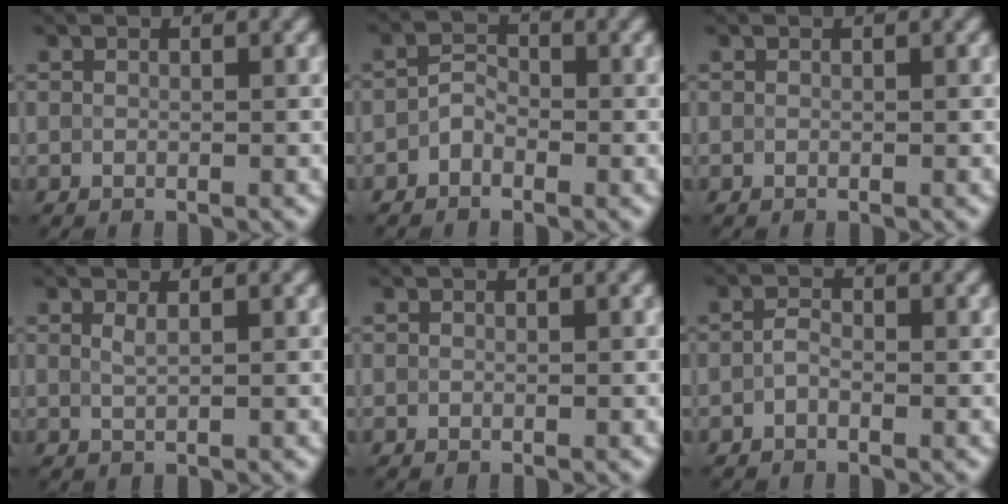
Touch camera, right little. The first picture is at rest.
{"total": 1.7, "force": [-1.0, 1.1, 0.9], "torque": [-0.017, 0.009, -0.022]}
{"total": 0.0}
{"total": 1.0, "force": [0.5, 0.4, 0.8], "torque": [-0.015, 0.000, 0.009]}
{"total": 0.0}
{"total": 1.1, "force": [-0.5, 0.6, 0.8], "torque": [-0.018, 0.004, -0.013]}